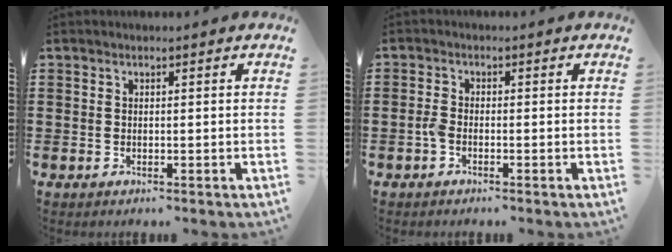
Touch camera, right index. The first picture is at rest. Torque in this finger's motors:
{"motor_torque": [1.81, -0.17, 0.28, 0.07]}